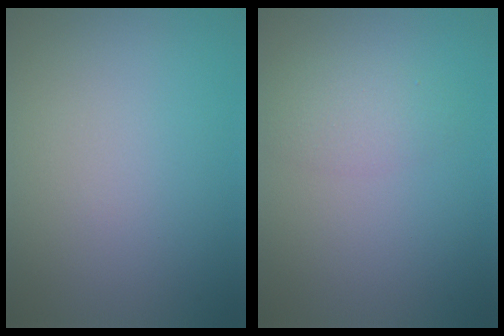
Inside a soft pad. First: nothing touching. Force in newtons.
{"total": 2.2, "press": 2.2, "slide": 0.1}